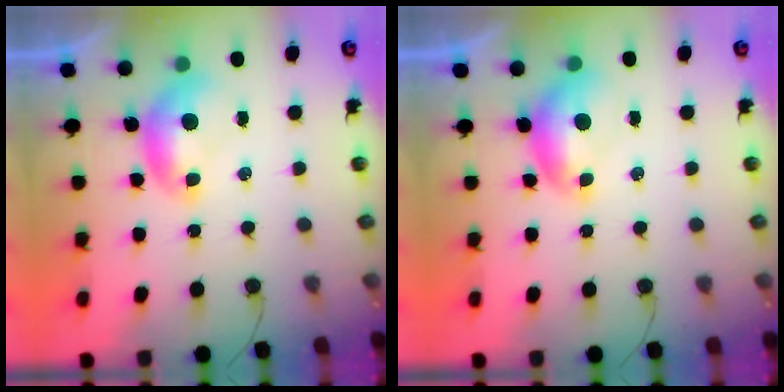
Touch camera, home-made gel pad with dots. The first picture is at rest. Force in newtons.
{"total": 0.0}